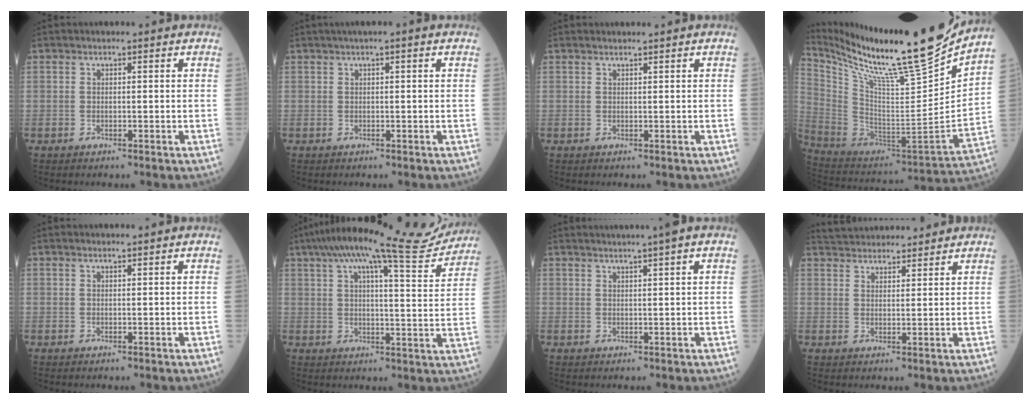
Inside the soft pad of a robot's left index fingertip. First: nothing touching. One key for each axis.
{"total": 2.4, "fx": 1.5, "fy": 0.0, "fz": 1.9, "tx": -0.033, "ty": 0.013, "tz": 0.024}
{"total": 1.7, "fx": 1.6, "fy": 0.0, "fz": 0.6, "tx": -0.007, "ty": 0.012, "tz": 0.025}
{"total": 27.0, "fx": 22.5, "fy": -0.1, "fz": 14.9, "tx": -0.270, "ty": -0.067, "tz": 0.372}
{"total": 1.4, "fx": 1.3, "fy": 0.0, "fz": 0.5, "tx": -0.006, "ty": 0.010, "tz": 0.022}
{"total": 18.1, "fx": 15.7, "fy": 1.5, "fz": 8.9, "tx": -0.147, "ty": 0.008, "tz": 0.210}
{"total": 4.2, "fx": 3.3, "fy": -0.9, "fz": 2.4, "tx": -0.037, "ty": 0.014, "tz": 0.051}
{"total": 10.3, "fx": 9.8, "fy": 2.2, "fz": 2.4, "tx": -0.037, "ty": 0.028, "tz": 0.147}